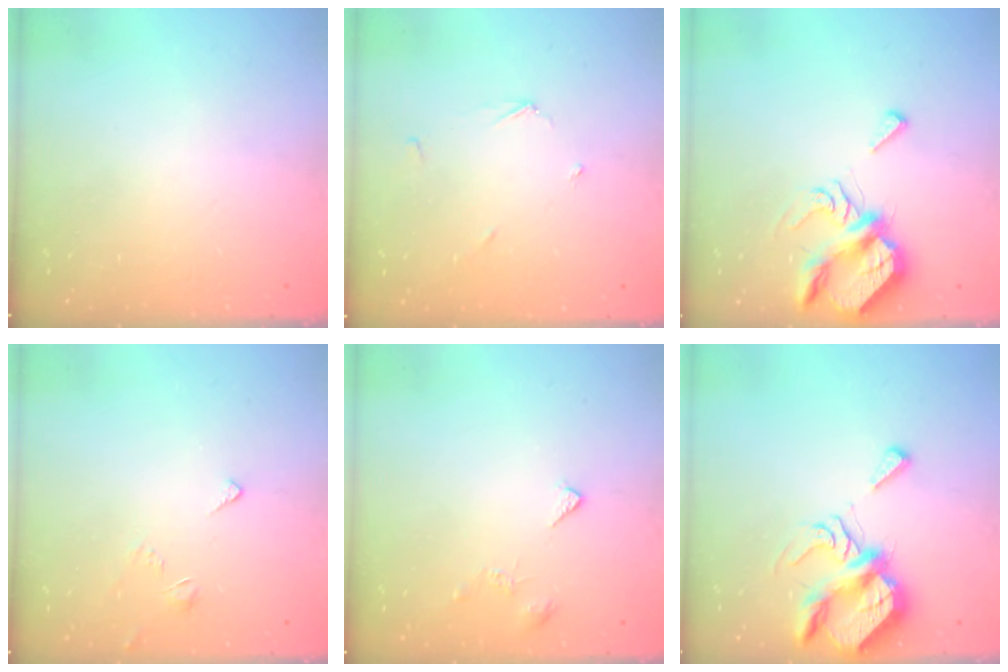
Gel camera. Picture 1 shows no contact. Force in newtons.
{"total": 2.4, "press": 2.4, "slide": 0.2}
{"total": 7.2, "press": 7.1, "slide": 0.9}
{"total": 2.5, "press": 2.4, "slide": 0.6}
{"total": 2.1, "press": 2.0, "slide": 0.4}
{"total": 8.0, "press": 8.0, "slide": 0.9}